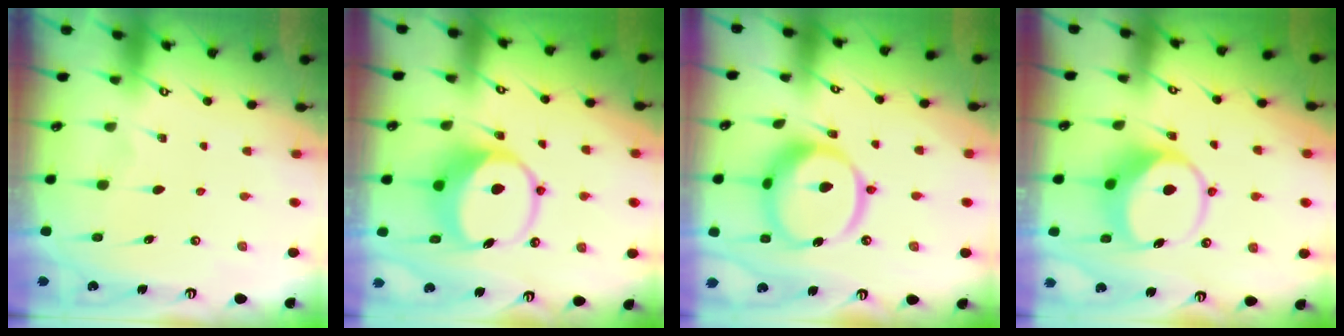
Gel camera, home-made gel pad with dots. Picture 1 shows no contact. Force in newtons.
{"total": 8.9, "press": 8.7, "slide": 1.6}
{"total": 16.4, "press": 16.3, "slide": 1.7}
{"total": 8.2, "press": 8.2, "slide": 1.1}